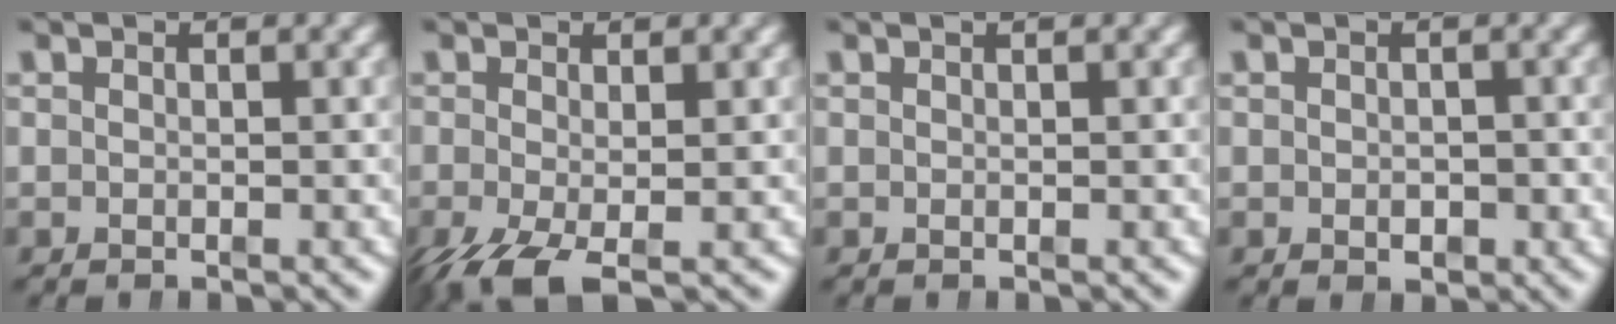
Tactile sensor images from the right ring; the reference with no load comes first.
{"total": 4.9, "force": [-3.3, 2.0, 3.1], "torque": [-0.077, -0.043, -0.029]}
{"total": 0.6, "force": [0.3, -0.5, 0.2], "torque": [0.002, 0.004, 0.004]}
{"total": 1.2, "force": [-0.4, 0.8, 0.9], "torque": [-0.012, -0.011, 0.001]}